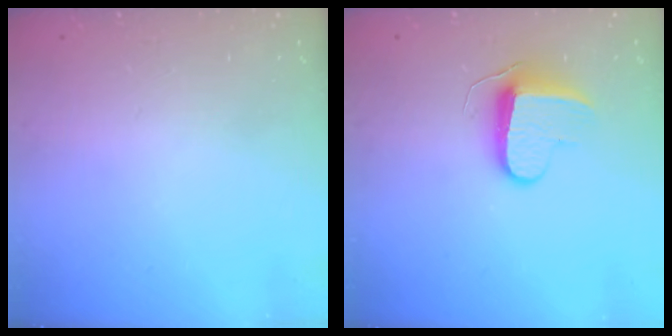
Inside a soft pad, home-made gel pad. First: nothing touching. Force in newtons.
{"total": 9.0, "press": 9.0, "slide": 0.5}